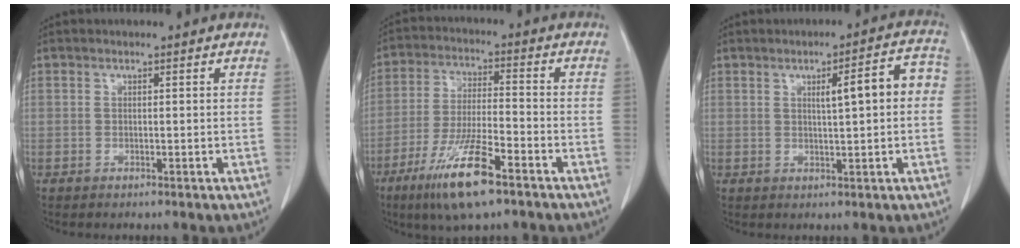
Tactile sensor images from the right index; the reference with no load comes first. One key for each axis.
{"total": 11.8, "fx": -7.1, "fy": 1.5, "fz": 9.3, "tx": -0.186, "ty": -0.025, "tz": -0.127}
{"total": 6.9, "fx": 0.8, "fy": 1.1, "fz": 6.8, "tx": -0.092, "ty": 0.023, "tz": 0.011}